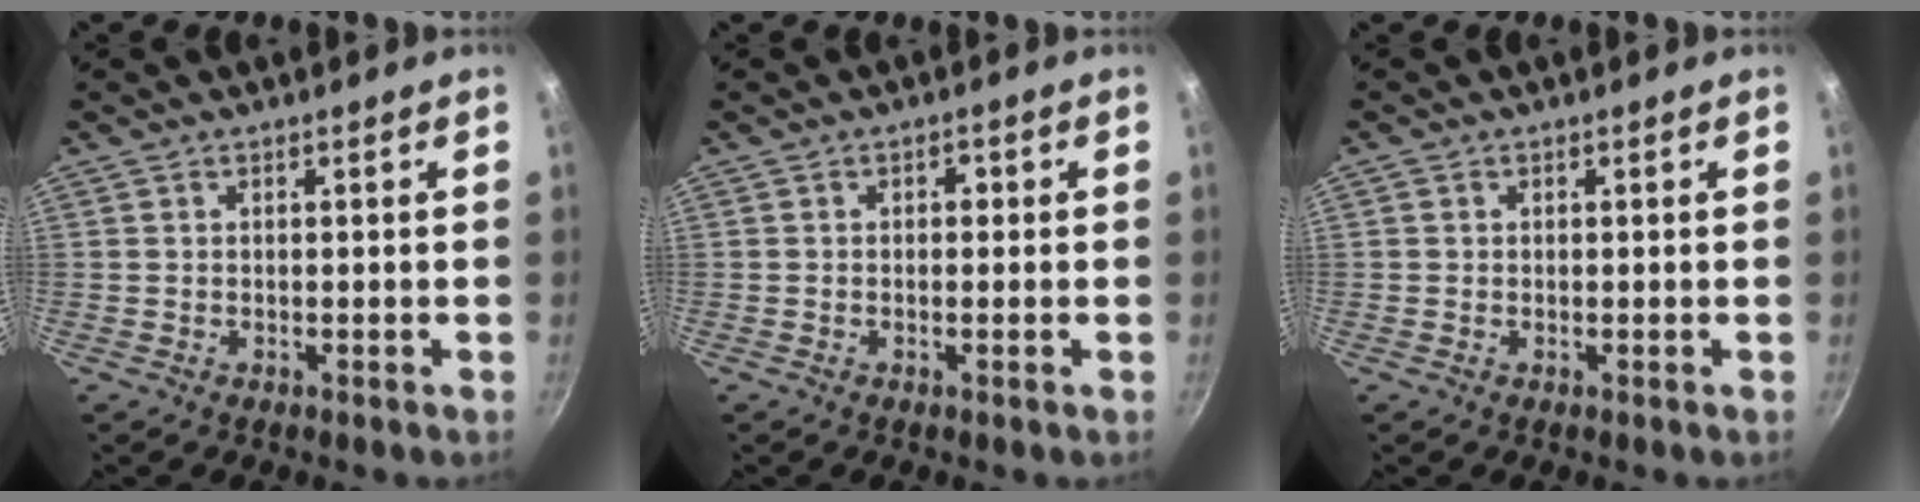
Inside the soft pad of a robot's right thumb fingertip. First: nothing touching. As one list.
[{"total": 1.5, "force": [0.1, 1.0, 1.2], "torque": [-0.018, 0.005, -0.001]}, {"total": 0.6, "force": [0.0, 0.6, 0.1], "torque": [0.001, 0.001, -0.001]}]